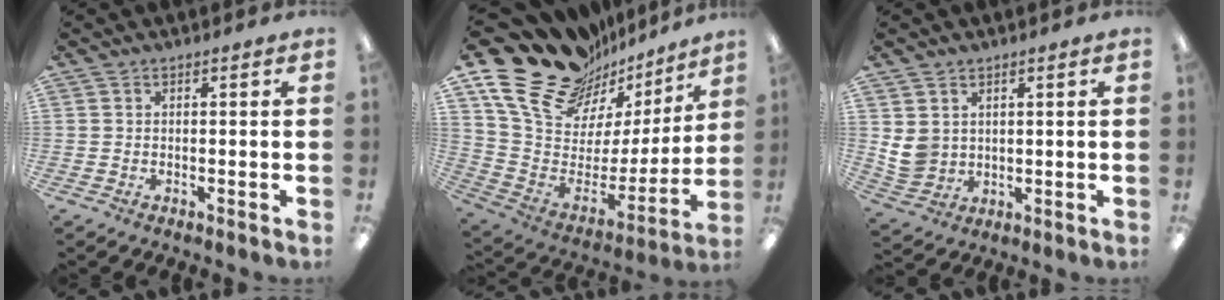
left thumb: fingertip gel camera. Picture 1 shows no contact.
{"total": 22.7, "force": [16.5, 12.2, 9.6], "torque": [-0.153, -0.124, 0.302]}
{"total": 5.9, "force": [2.0, 5.2, 1.9], "torque": [-0.037, -0.004, 0.043]}